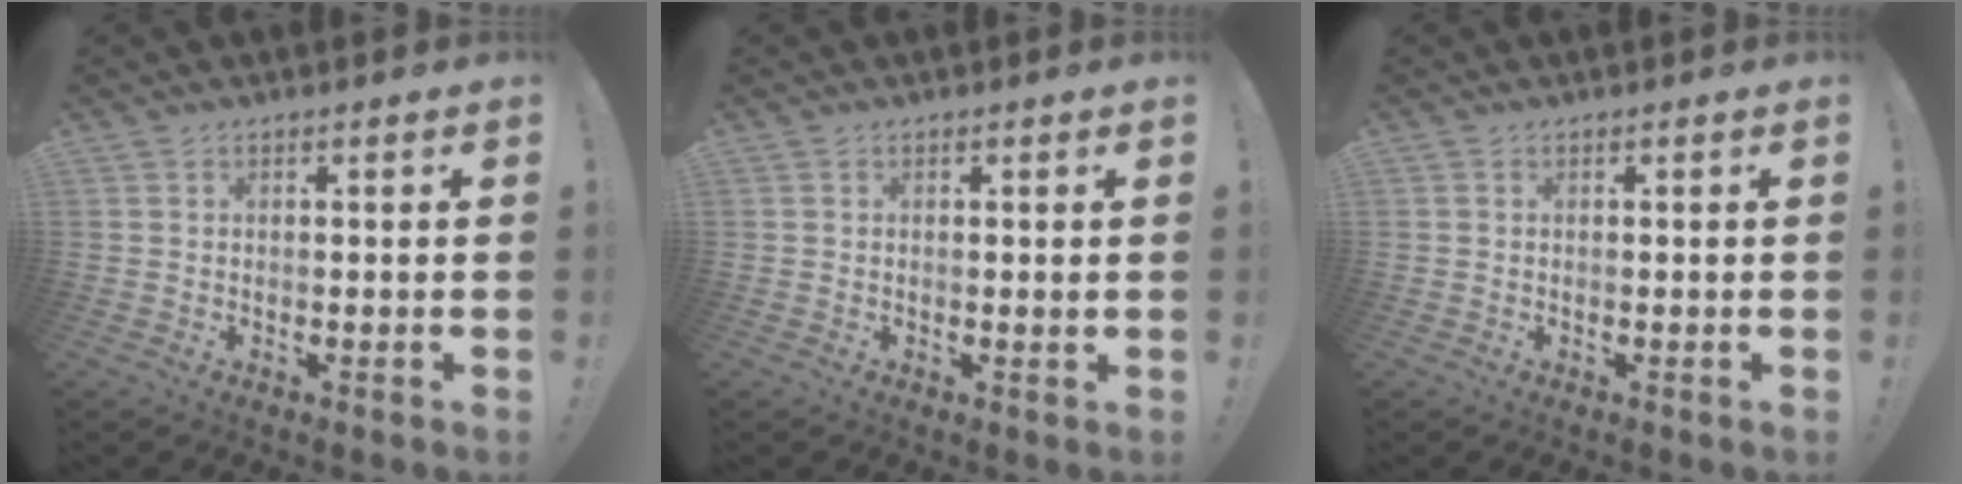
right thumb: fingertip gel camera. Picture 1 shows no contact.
{"total": 0.9, "force": [0.4, 0.1, 0.8], "torque": [-0.010, -0.002, 0.004]}
{"total": 0.0}